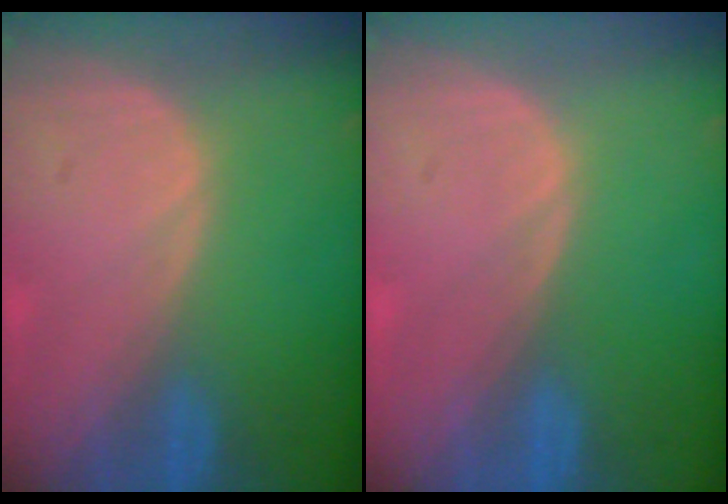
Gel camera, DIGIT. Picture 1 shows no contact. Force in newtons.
{"total": 0.0}